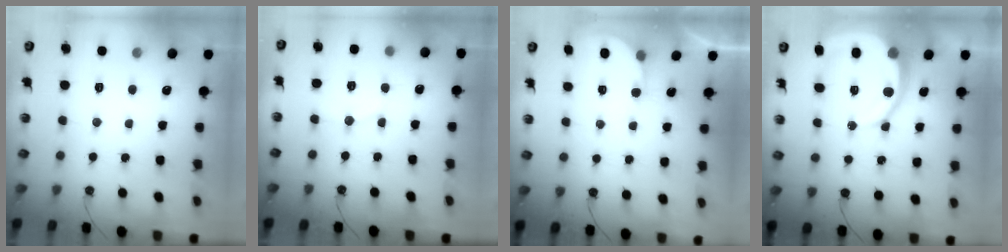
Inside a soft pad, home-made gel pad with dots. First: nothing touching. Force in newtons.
{"total": 7.0, "press": 7.0, "slide": 0.2}
{"total": 2.7, "press": 2.7, "slide": 0.2}
{"total": 11.0, "press": 11.0, "slide": 1.0}